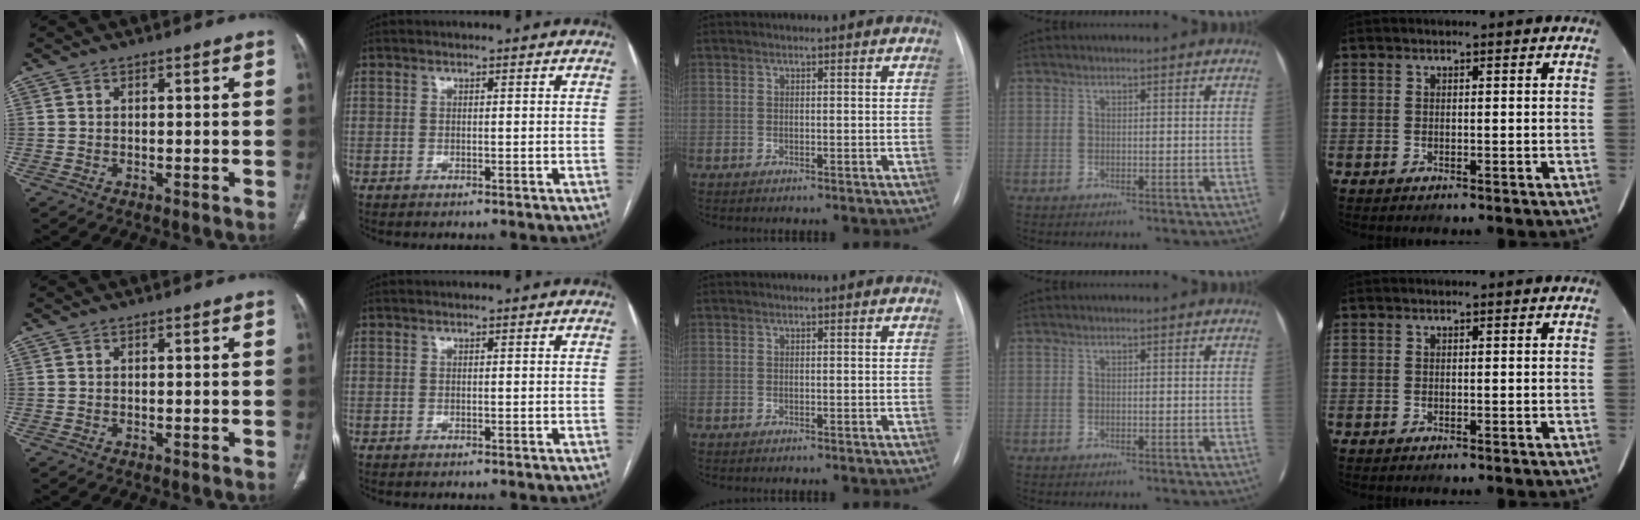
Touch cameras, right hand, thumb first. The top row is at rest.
{}